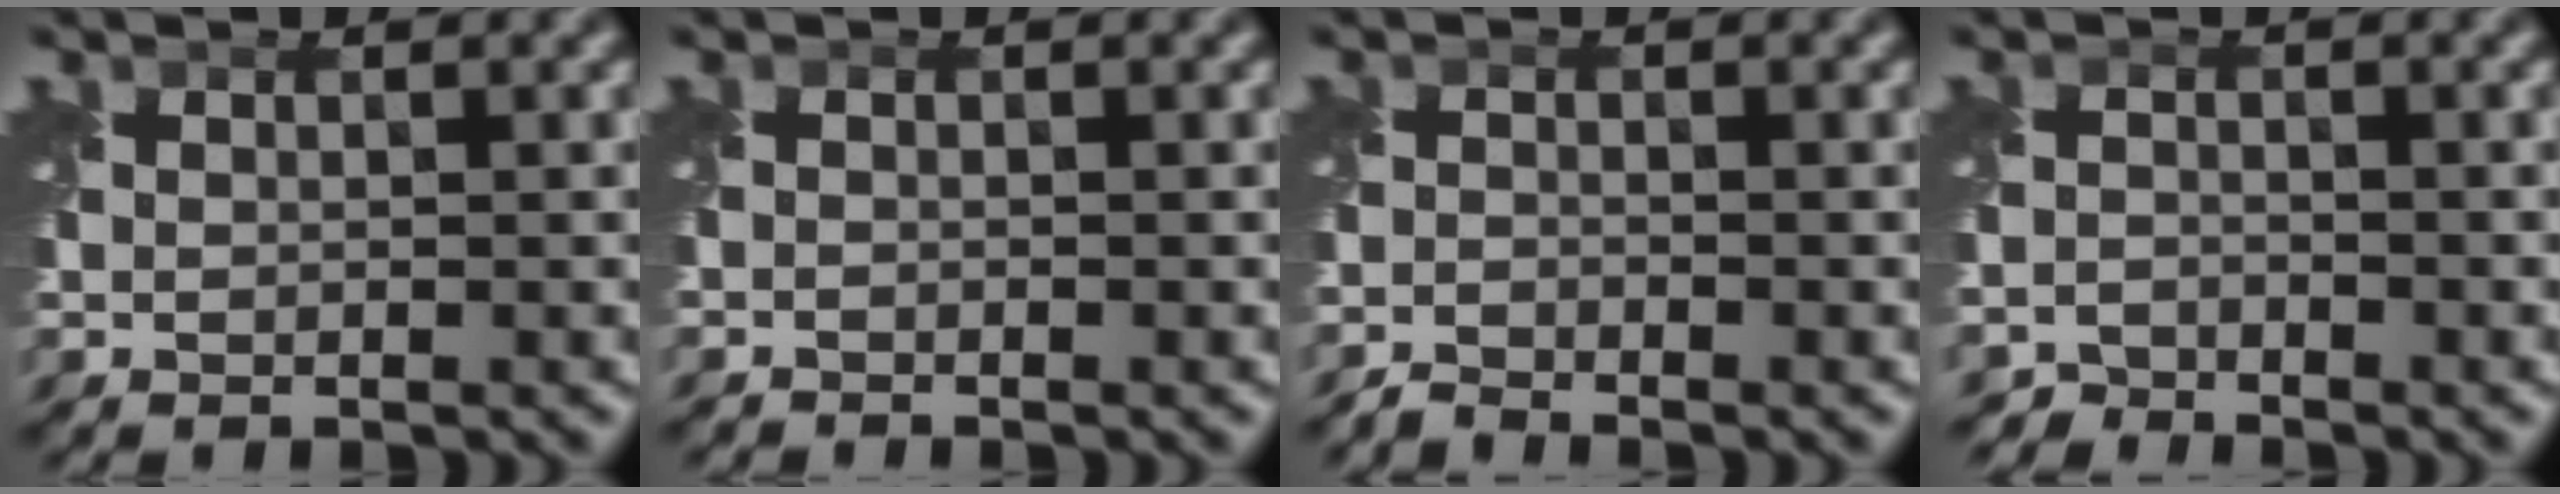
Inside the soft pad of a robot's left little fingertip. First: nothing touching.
{"total": 0.8, "force": [-0.8, 0.0, -0.1], "torque": [0.003, -0.009, -0.018]}
{"total": 1.7, "force": [-1.7, 0.0, 0.1], "torque": [-0.002, -0.005, -0.044]}
{"total": 2.2, "force": [-2.1, 0.1, -0.4], "torque": [0.009, -0.003, -0.049]}